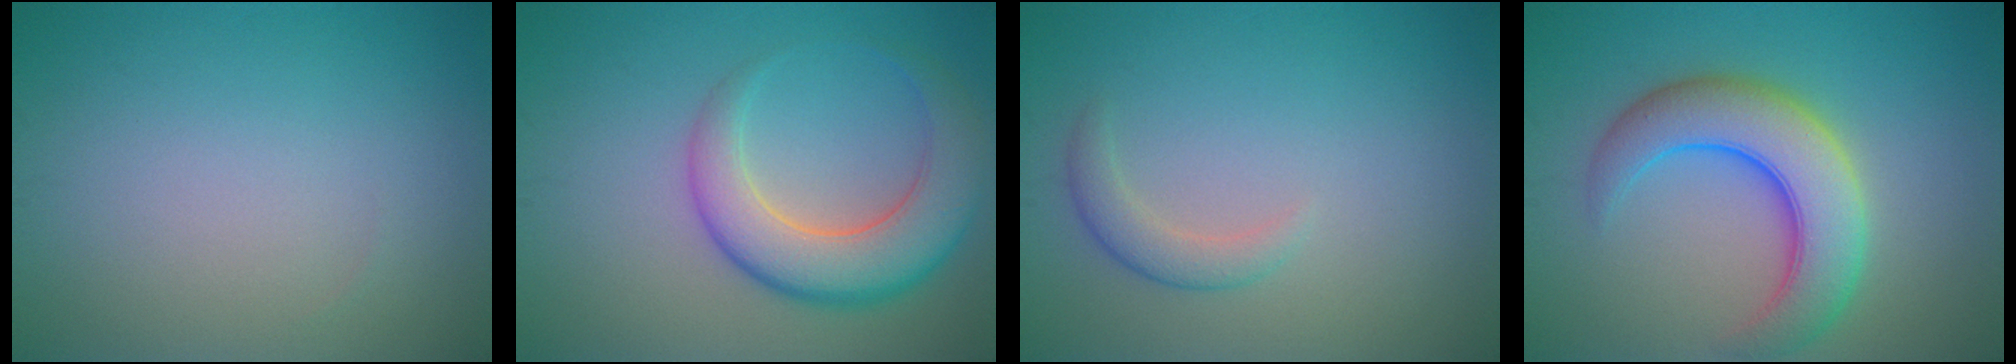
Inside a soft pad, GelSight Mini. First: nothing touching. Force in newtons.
{"total": 6.5, "press": 6.5, "slide": 0.2}
{"total": 1.9, "press": 1.9, "slide": 0.2}
{"total": 7.5, "press": 7.5, "slide": 0.3}